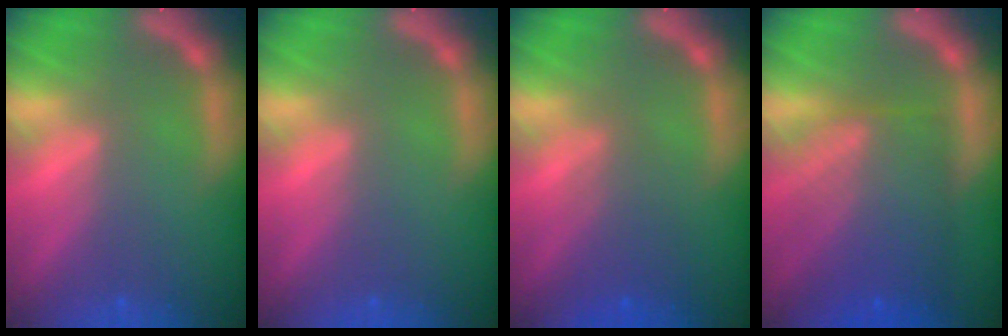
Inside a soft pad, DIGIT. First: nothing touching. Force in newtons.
{"total": 0.0}
{"total": 3.1}
{"total": 8.6}